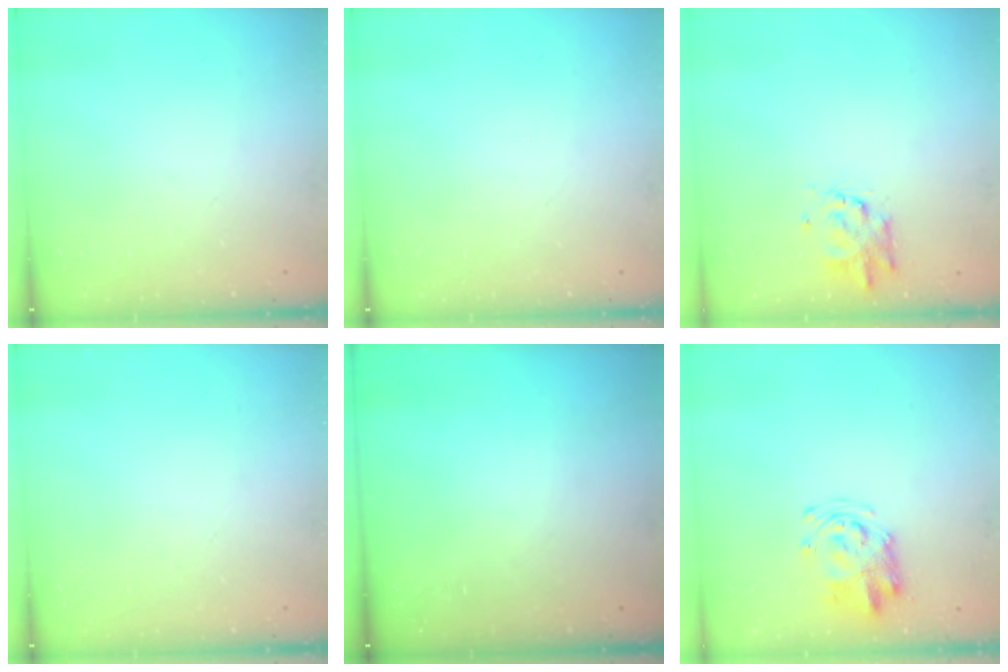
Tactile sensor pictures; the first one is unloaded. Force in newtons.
{"total": 0.0}
{"total": 2.0, "press": 1.9, "slide": 0.6}
{"total": 0.0}
{"total": 0.0}
{"total": 4.1, "press": 4.1, "slide": 0.7}